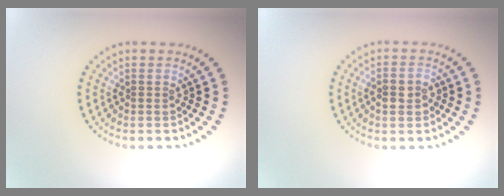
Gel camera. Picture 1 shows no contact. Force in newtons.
{"total": 2.3, "press": 2.2, "slide": 0.6}